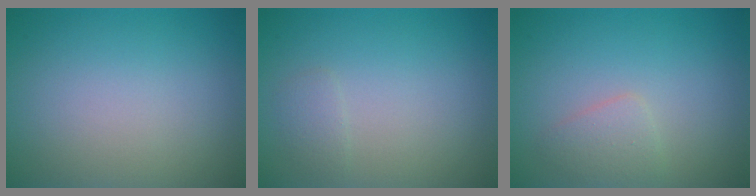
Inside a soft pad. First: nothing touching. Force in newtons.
{"total": 0.9, "press": 0.9, "slide": 0.0}
{"total": 1.6, "press": 1.6, "slide": 0.0}